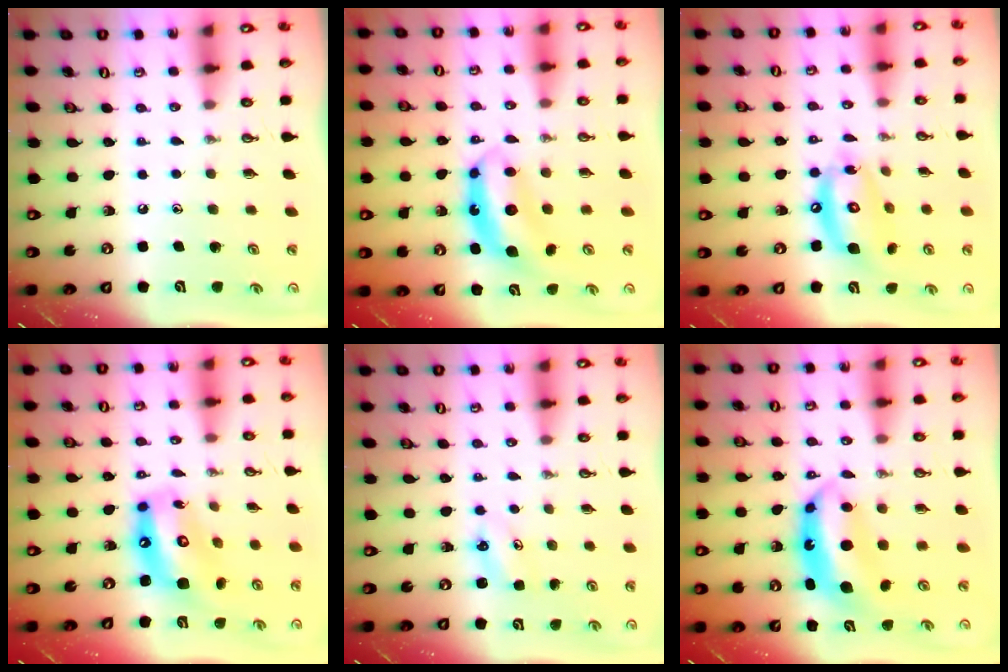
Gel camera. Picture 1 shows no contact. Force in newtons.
{"total": 7.0, "press": 7.0, "slide": 0.0}
{"total": 13.5, "press": 13.4, "slide": 1.6}
{"total": 15.2, "press": 15.1, "slide": 1.7}
{"total": 4.5, "press": 4.5, "slide": 0.2}
{"total": 8.2, "press": 8.2, "slide": 1.1}